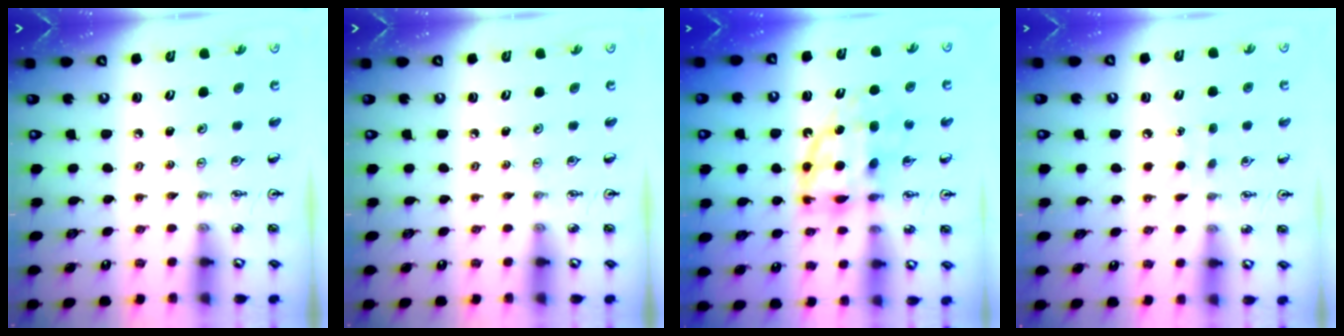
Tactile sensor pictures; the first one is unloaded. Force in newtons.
{"total": 0.0}
{"total": 11.1, "press": 11.0, "slide": 0.9}
{"total": 6.9, "press": 6.9, "slide": 0.8}